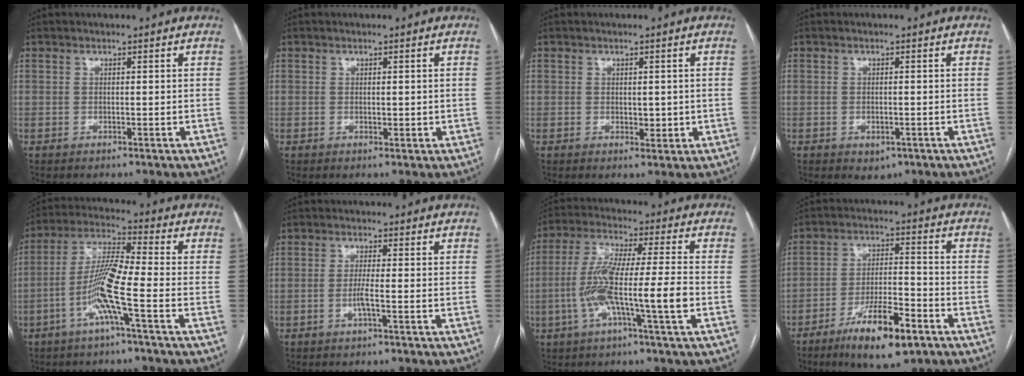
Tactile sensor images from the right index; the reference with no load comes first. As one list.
[{"total": 1.3, "force": [0.1, 0.9, 1.0], "torque": [-0.013, -0.001, 0.003]}, {"total": 2.4, "force": [0.0, 1.6, 1.8], "torque": [-0.021, -0.002, 0.006]}, {"total": 2.2, "force": [-1.0, 1.5, 1.3], "torque": [-0.013, 0.000, -0.003]}, {"total": 9.6, "force": [-3.5, -0.3, 8.9], "torque": [-0.180, 0.006, -0.074]}, {"total": 2.2, "force": [-0.8, -0.2, 2.1], "torque": [-0.043, -0.002, -0.017]}, {"total": 12.2, "force": [-3.2, -0.1, 11.8], "torque": [-0.234, 0.007, -0.065]}, {"total": 11.9, "force": [-7.1, 2.6, 9.1], "torque": [-0.165, -0.007, -0.115]}]